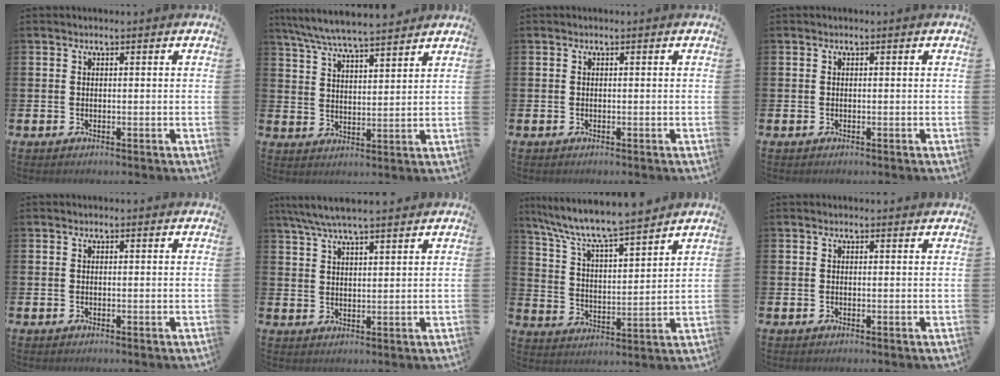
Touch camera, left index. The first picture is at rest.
{"total": 6.7, "force": [6.4, 0.2, 2.0], "torque": [-0.065, -0.033, 0.114]}
{"total": 0.0}
{"total": 0.0}
{"total": 0.0}
{"total": 5.9, "force": [5.4, 0.6, 2.3], "torque": [-0.059, -0.015, 0.098]}
{"total": 8.3, "force": [7.7, 0.7, 2.9], "torque": [-0.093, -0.054, 0.133]}
{"total": 0.6, "force": [0.5, 0.1, 0.2], "torque": [0.005, -0.002, 0.007]}